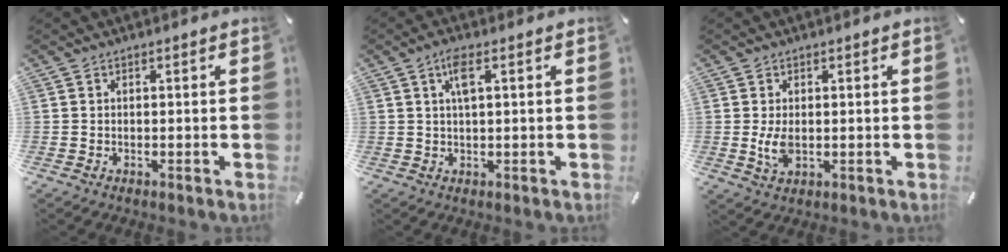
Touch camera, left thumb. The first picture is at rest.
{"total": 4.4, "force": [1.6, 1.2, 3.9], "torque": [-0.082, 0.007, 0.024]}
{"total": 4.3, "force": [0.0, 2.4, 3.5], "torque": [-0.080, -0.007, -0.007]}